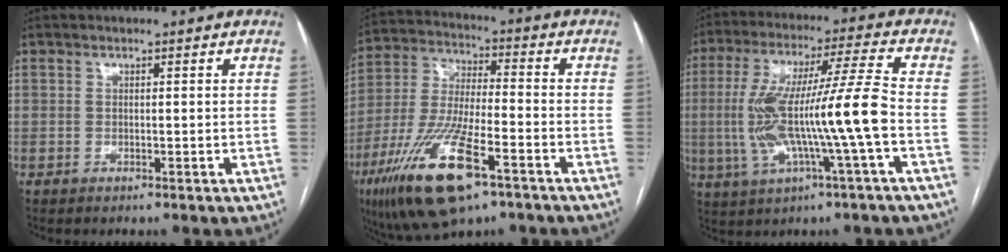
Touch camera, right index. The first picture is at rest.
{"total": 18.1, "force": [-9.7, 5.0, 14.5], "torque": [-0.321, -0.024, -0.170]}
{"total": 15.3, "force": [-2.5, -0.1, 15.1], "torque": [-0.295, 0.016, -0.045]}